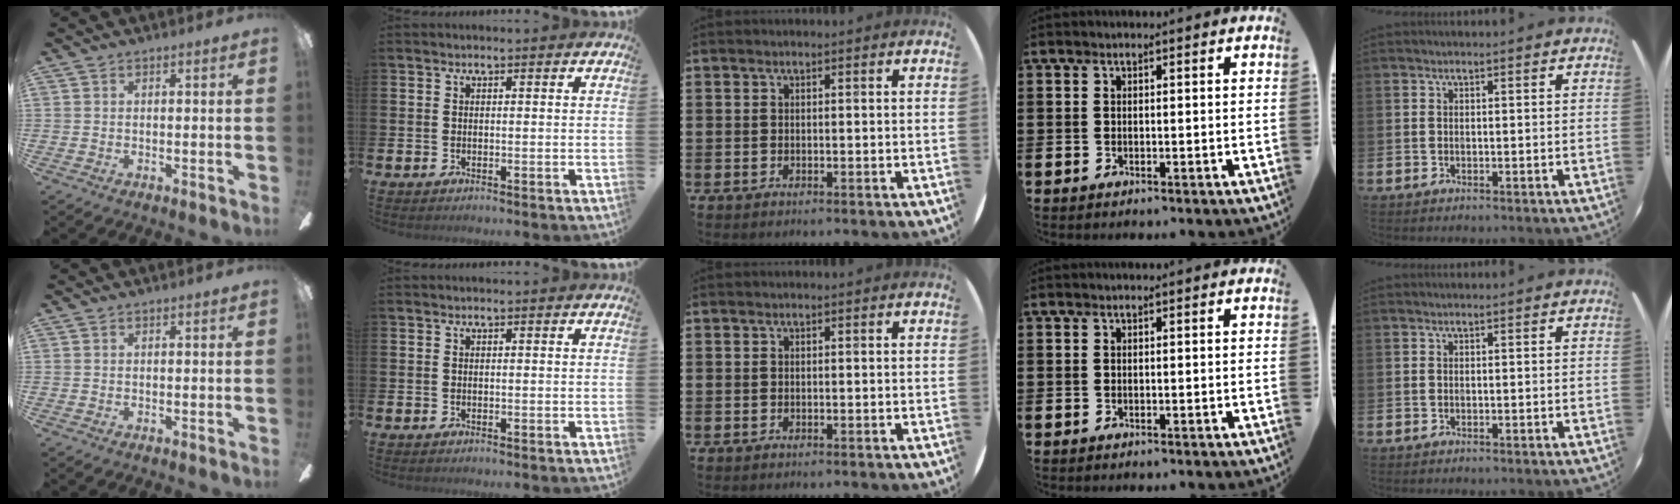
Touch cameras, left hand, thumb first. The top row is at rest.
{}